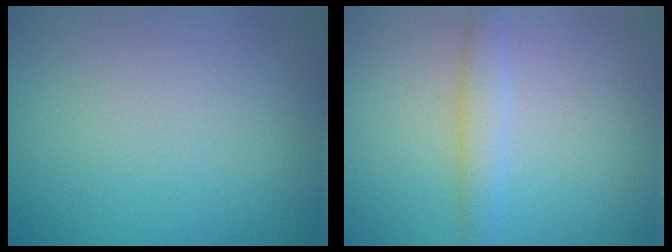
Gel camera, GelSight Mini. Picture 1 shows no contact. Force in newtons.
{"total": 2.2, "press": 2.2, "slide": 0.1}